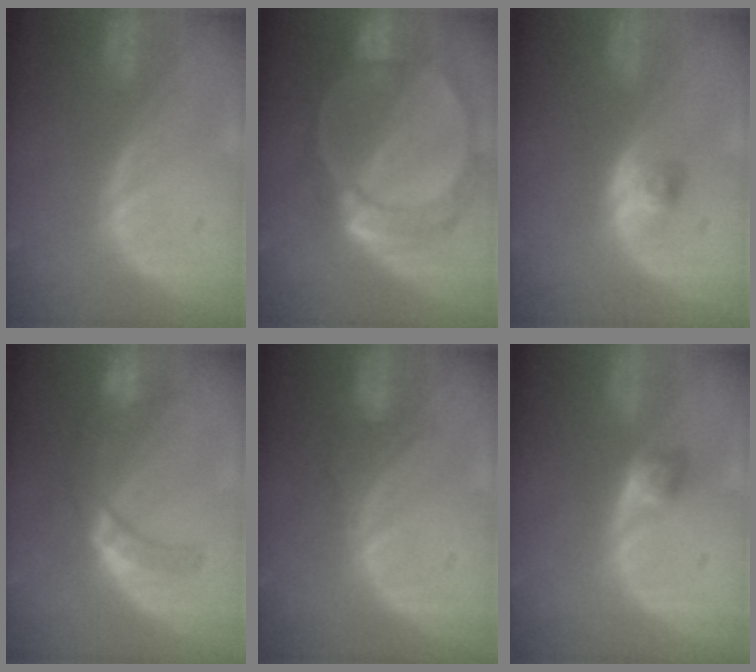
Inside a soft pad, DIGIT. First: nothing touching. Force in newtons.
{"total": 9.7, "press": 8.3, "slide": 5.0}
{"total": 2.6, "press": 2.4, "slide": 1.0}
{"total": 7.2, "press": 6.4, "slide": 3.3}
{"total": 3.3, "press": 3.2, "slide": 0.7}
{"total": 2.5, "press": 2.4, "slide": 0.8}